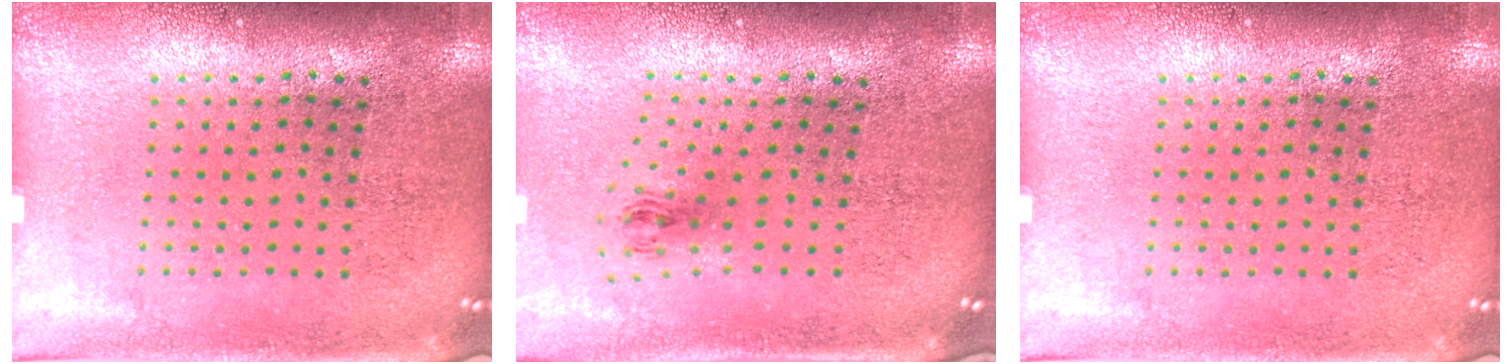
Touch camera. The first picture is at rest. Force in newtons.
{"total": 1.0, "press": 0.4, "slide": 0.9}
{"total": 0.0}